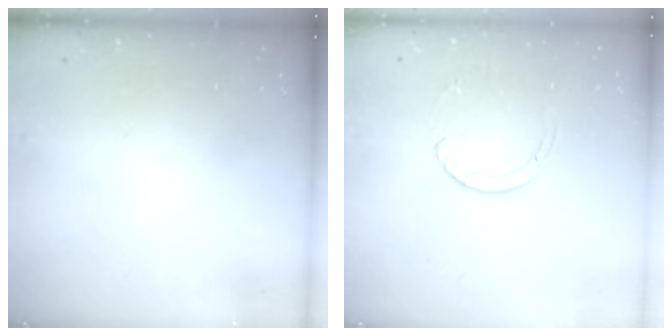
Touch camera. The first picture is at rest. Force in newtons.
{"total": 3.9, "press": 3.9, "slide": 0.4}